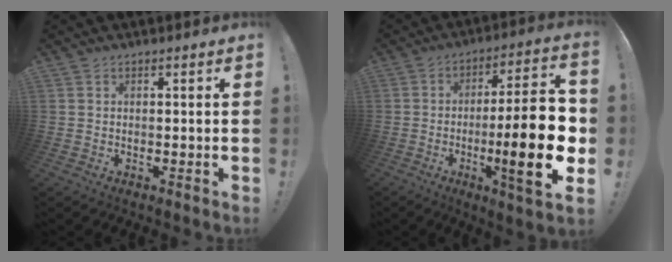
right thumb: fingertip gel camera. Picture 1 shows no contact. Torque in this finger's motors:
{"motor_torque": [0.64, 0.95, 2.17, -0.60, 0.41]}